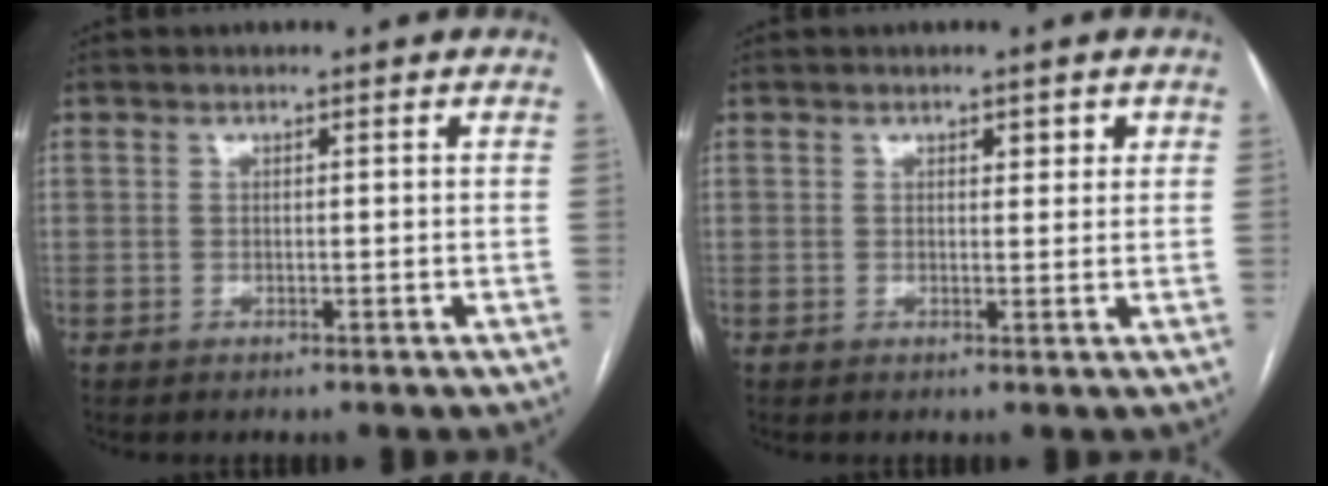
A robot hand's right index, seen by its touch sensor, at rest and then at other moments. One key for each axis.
{"total": 2.1, "fx": 1.1, "fy": 1.0, "fz": 1.5, "tx": -0.014, "ty": 0.001, "tz": 0.015}